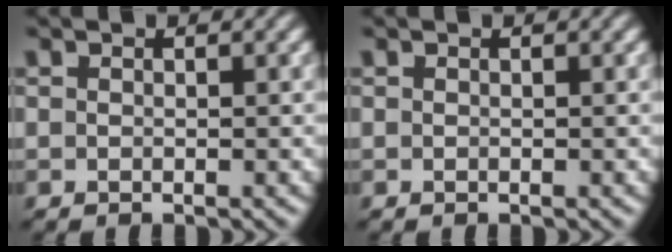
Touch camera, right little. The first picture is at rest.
{"total": 0.0}